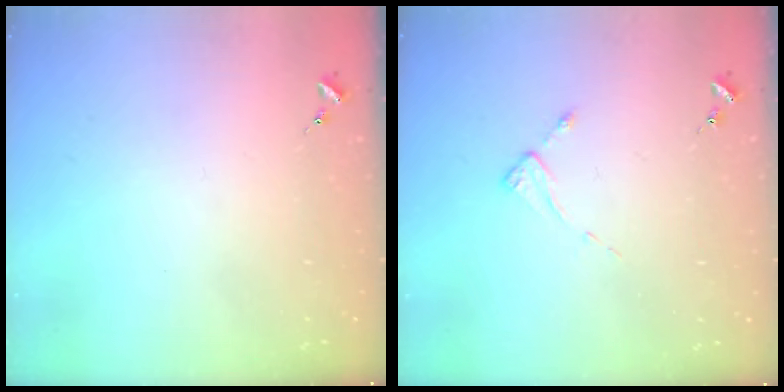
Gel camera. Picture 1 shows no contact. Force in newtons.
{"total": 2.6, "press": 2.6, "slide": 0.2}